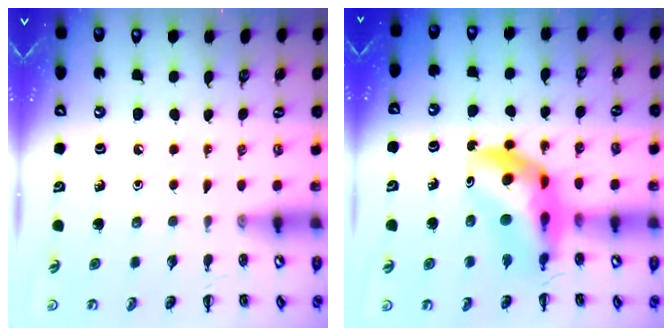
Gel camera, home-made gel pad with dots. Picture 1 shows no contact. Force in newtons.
{"total": 11.4, "press": 10.9, "slide": 3.4}